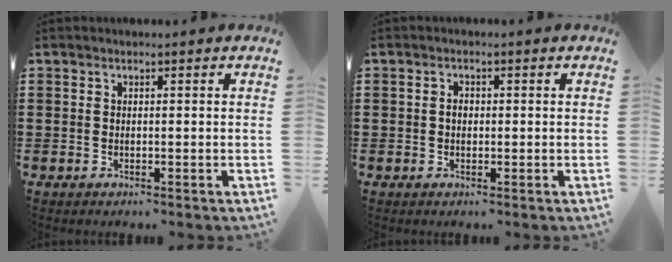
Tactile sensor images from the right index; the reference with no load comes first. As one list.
[{"total": 1.4, "force": [0.1, 0.8, 1.1], "torque": [-0.024, 0.003, 0.001]}]